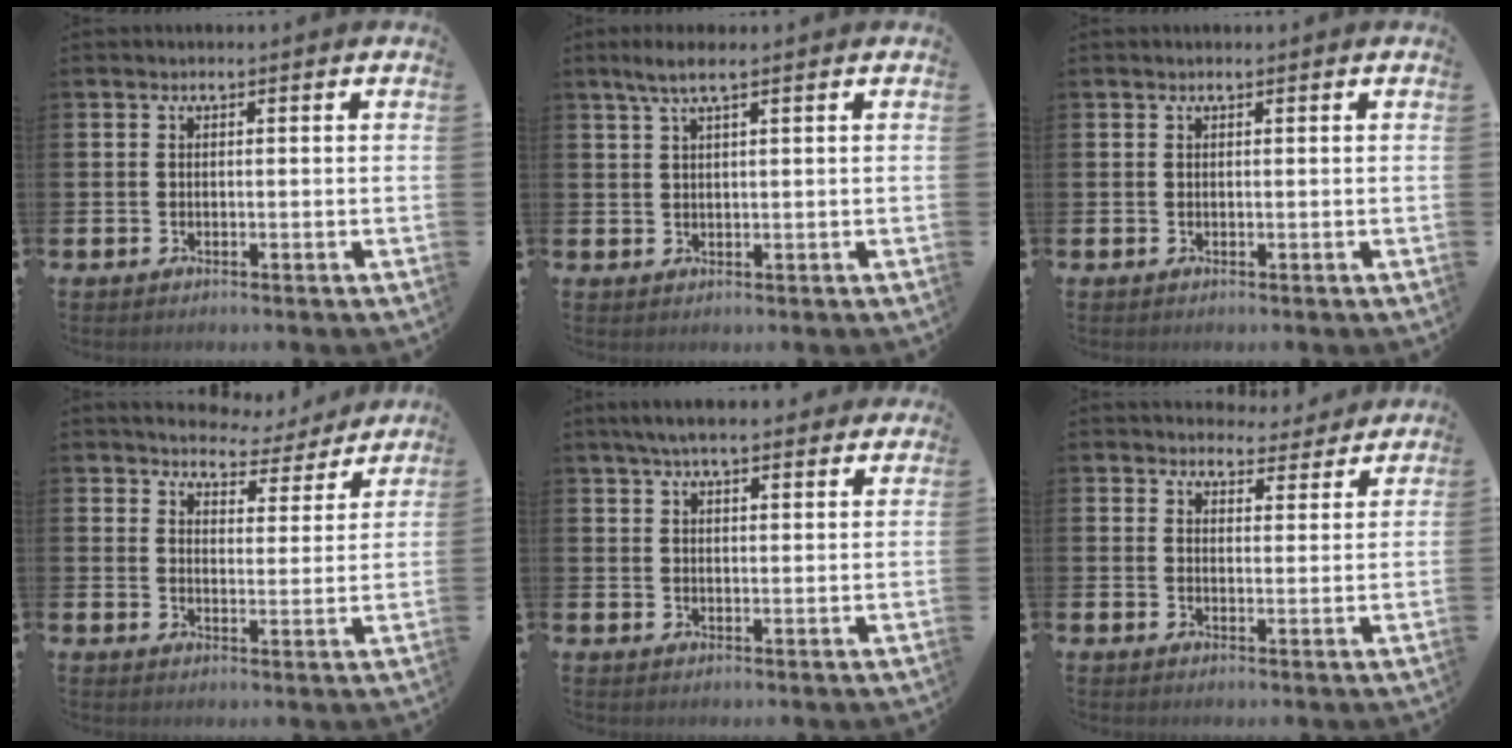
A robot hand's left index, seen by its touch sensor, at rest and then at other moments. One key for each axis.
{"total": 3.2, "fx": 2.1, "fy": 0.4, "fz": 2.4, "tx": -0.049, "ty": 0.005, "tz": 0.036}
{"total": 0.0}
{"total": 5.2, "fx": 5.0, "fy": 1.4, "fz": 0.4, "tx": -0.006, "ty": -0.044, "tz": 0.080}
{"total": 5.0, "fx": 4.6, "fy": 0.9, "fz": 1.9, "tx": -0.046, "ty": -0.011, "tz": 0.083}
{"total": 4.2, "fx": 4.1, "fy": 1.0, "fz": -0.2, "tx": 0.014, "ty": -0.034, "tz": 0.069}